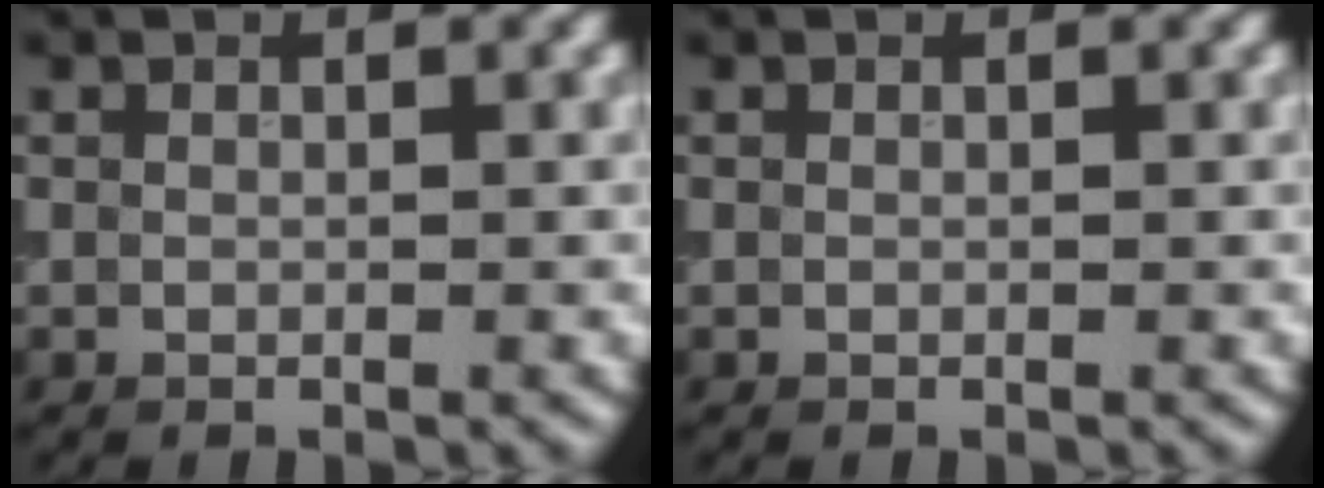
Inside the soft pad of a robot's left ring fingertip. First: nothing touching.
{"total": 0.0}